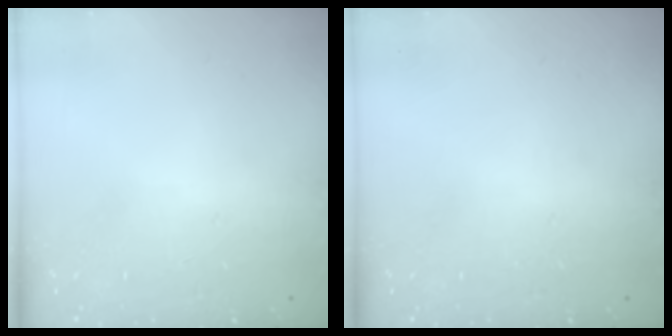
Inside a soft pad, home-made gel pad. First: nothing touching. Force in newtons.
{"total": 0.0}